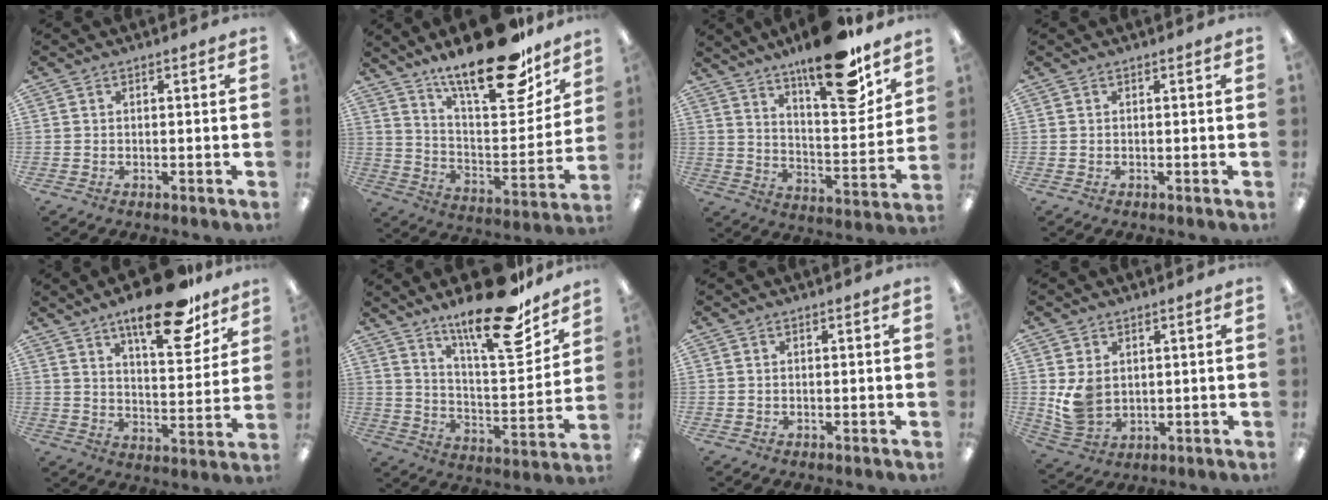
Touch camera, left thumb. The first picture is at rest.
{"total": 24.6, "force": [18.7, 7.4, 14.2], "torque": [-0.213, -0.128, 0.311]}
{"total": 20.1, "force": [15.3, 5.7, 11.7], "torque": [-0.169, -0.107, 0.250]}
{"total": 0.0}
{"total": 18.6, "force": [13.0, 6.3, 11.7], "torque": [-0.169, -0.072, 0.209]}
{"total": 21.6, "force": [15.9, 5.9, 13.4], "torque": [-0.205, -0.107, 0.258]}
{"total": 0.0}
{"total": 7.0, "force": [2.0, 5.4, 3.9], "torque": [-0.076, -0.004, 0.042]}